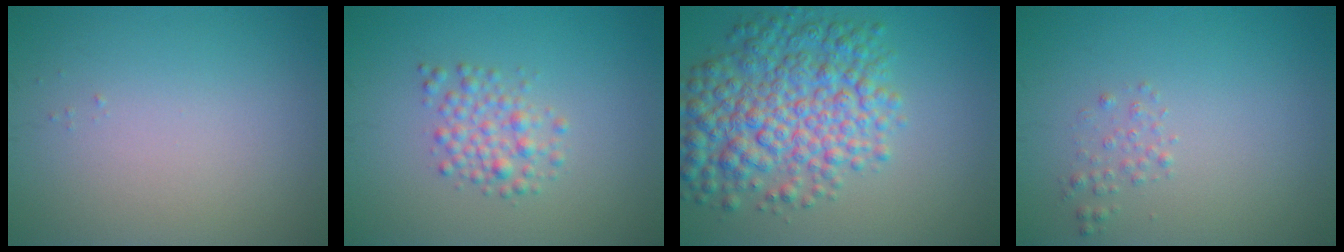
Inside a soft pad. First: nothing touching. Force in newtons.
{"total": 2.5, "press": 2.5, "slide": 0.0}
{"total": 8.2, "press": 8.2, "slide": 0.2}
{"total": 1.0, "press": 1.0, "slide": 0.1}